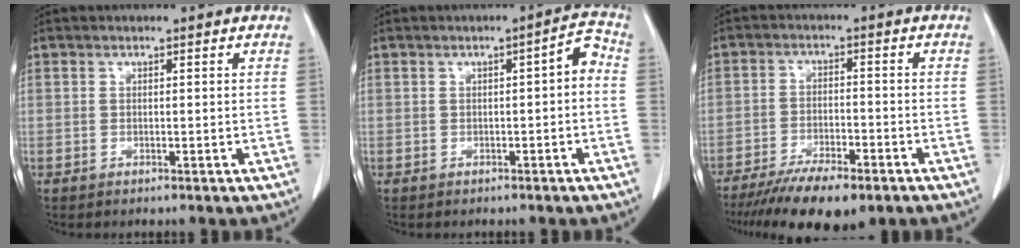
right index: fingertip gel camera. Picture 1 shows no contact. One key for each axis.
{"total": 3.1, "fx": -0.4, "fy": 0.8, "fz": 3.0, "tx": -0.037, "ty": 0.018, "tz": -0.006}
{"total": 11.4, "fx": -8.4, "fy": 3.0, "fz": 7.1, "tx": -0.110, "ty": -0.017, "tz": -0.130}